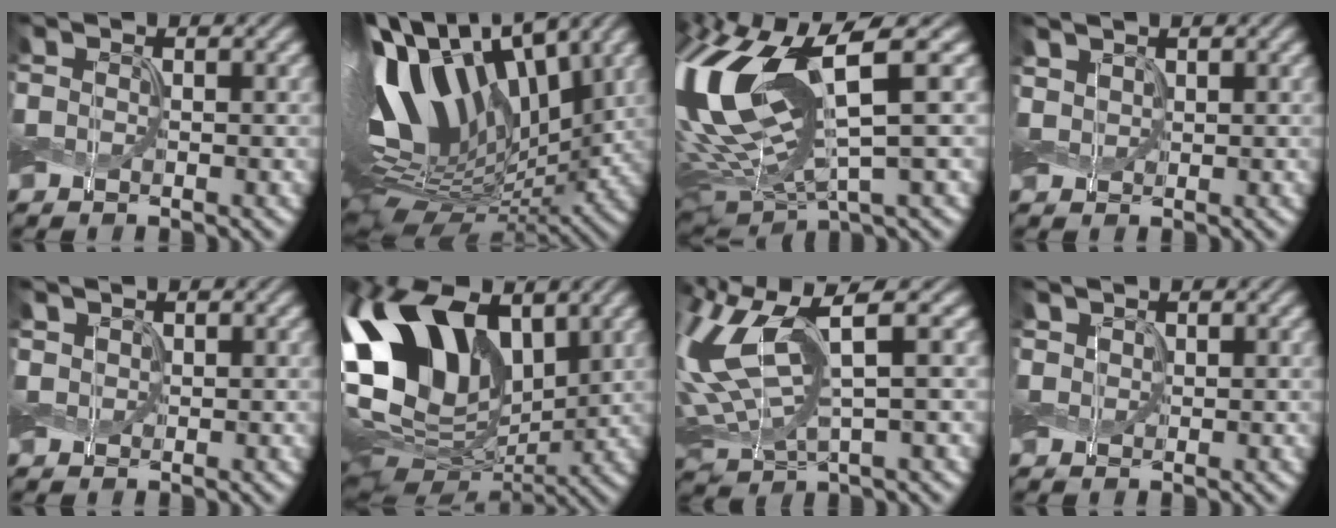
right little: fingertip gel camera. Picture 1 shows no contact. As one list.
[{"total": 14.8, "force": [4.3, 8.9, 11.0], "torque": [-0.236, 0.029, 0.067]}, {"total": 16.3, "force": [2.7, 6.2, 14.8], "torque": [-0.345, 0.009, 0.067]}, {"total": 1.8, "force": [1.1, 1.1, 0.8], "torque": [-0.023, 0.006, 0.022]}, {"total": 1.1, "force": [0.7, 0.7, 0.4], "torque": [-0.010, 0.003, 0.015]}, {"total": 15.6, "force": [3.4, 10.0, 11.6], "torque": [-0.248, 0.011, 0.049]}, {"total": 10.3, "force": [2.5, 4.3, 9.1], "torque": [-0.223, -0.003, 0.060]}, {"total": 1.1, "force": [0.7, 0.8, 0.3], "torque": [-0.011, 0.003, 0.013]}]